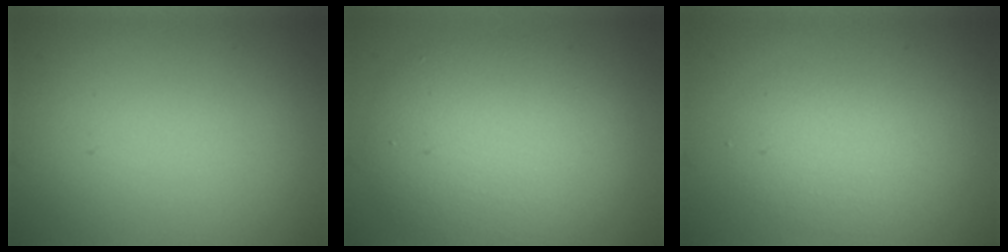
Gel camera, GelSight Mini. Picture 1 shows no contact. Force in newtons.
{"total": 7.1, "press": 7.0, "slide": 0.7}
{"total": 2.4, "press": 2.4, "slide": 0.1}